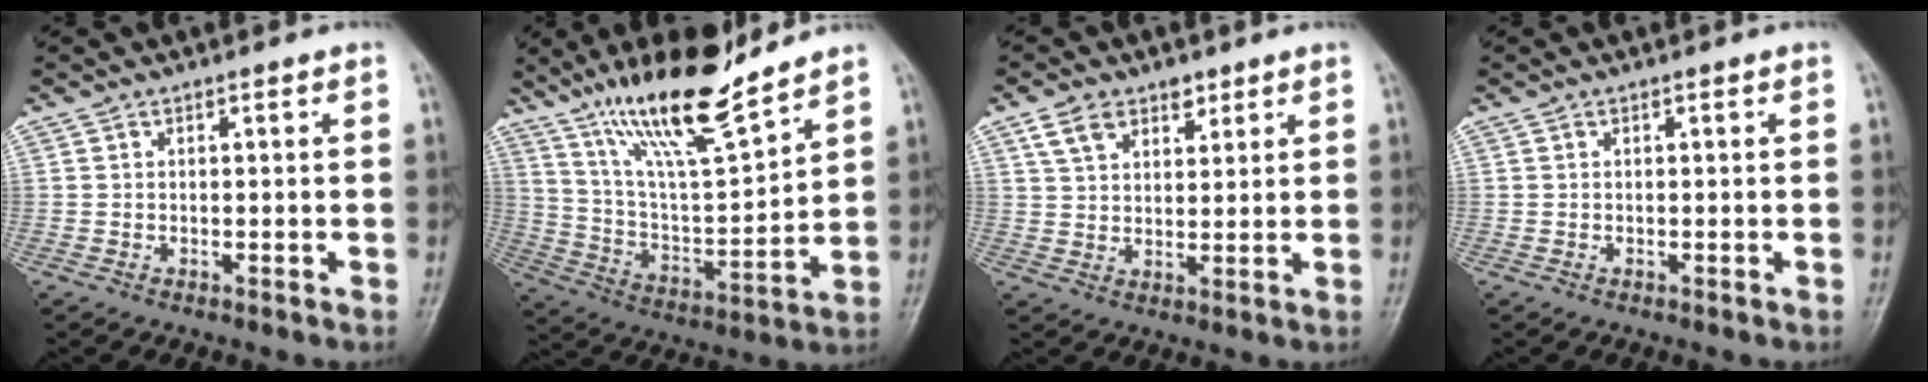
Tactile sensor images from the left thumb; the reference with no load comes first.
{"total": 17.8, "force": [13.5, 3.1, 11.1], "torque": [-0.178, -0.072, 0.250]}
{"total": 6.7, "force": [4.0, 4.3, 3.3], "torque": [-0.034, -0.014, 0.072]}
{"total": 0.0}